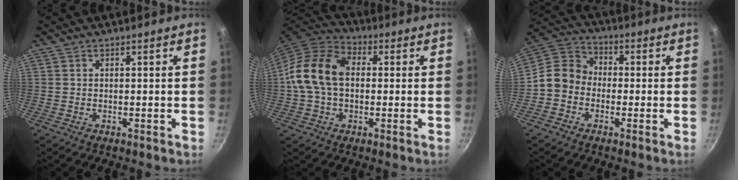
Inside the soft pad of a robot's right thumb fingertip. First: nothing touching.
{"total": 13.8, "force": [0.7, 9.7, 9.7], "torque": [-0.156, 0.027, -0.004]}
{"total": 8.9, "force": [-2.2, 7.5, 4.3], "torque": [-0.052, 0.037, -0.068]}